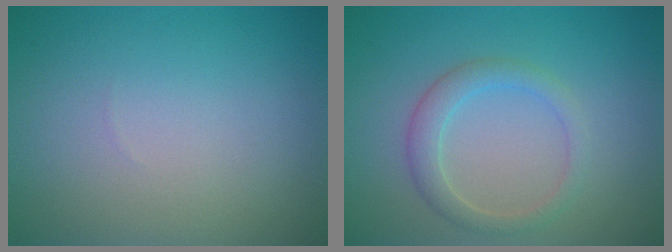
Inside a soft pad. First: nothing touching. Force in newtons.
{"total": 2.4, "press": 2.4, "slide": 0.0}